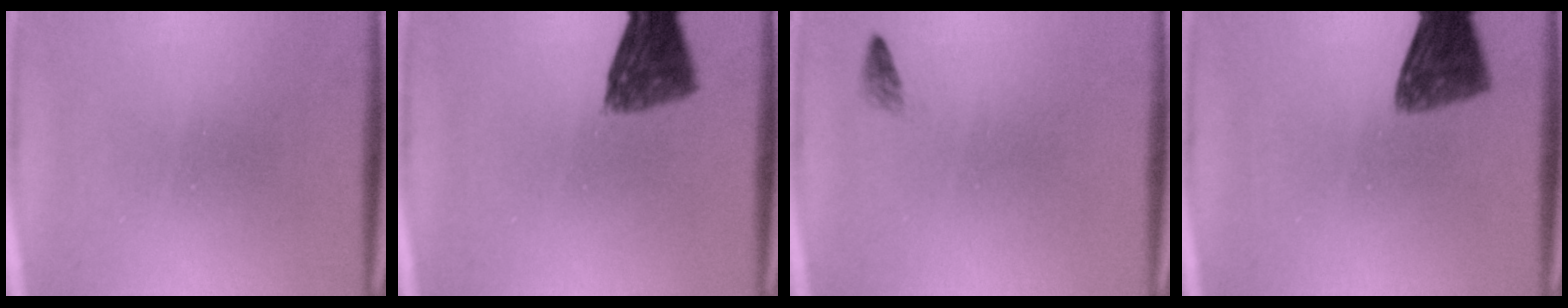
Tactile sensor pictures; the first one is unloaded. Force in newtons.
{"total": 7.4}
{"total": 0.8}
{"total": 7.8}